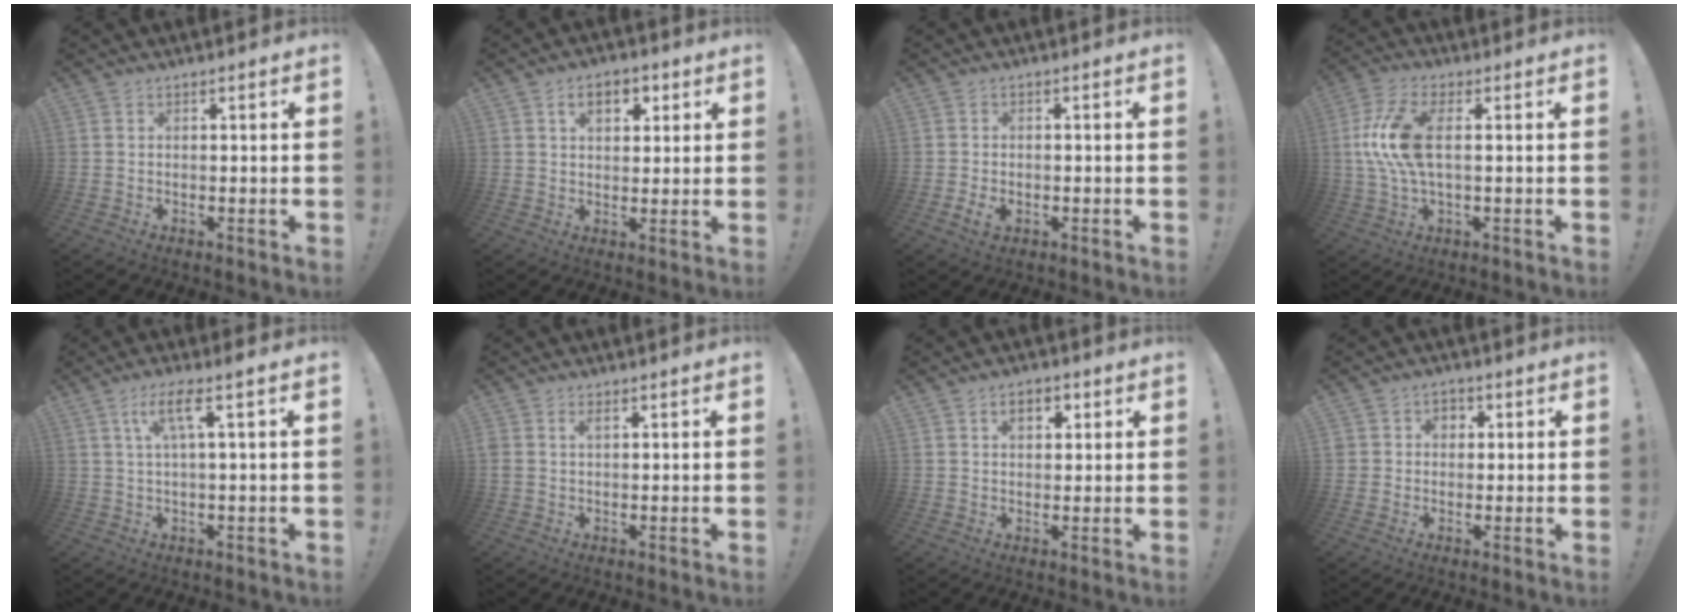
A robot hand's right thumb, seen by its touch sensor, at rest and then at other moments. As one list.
[{"total": 7.3, "force": [2.8, 4.9, 4.7], "torque": [-0.062, 0.003, 0.048]}, {"total": 3.4, "force": [-1.6, 1.9, 2.4], "torque": [-0.039, 0.005, -0.028]}, {"total": 12.8, "force": [1.2, 5.5, 11.5], "torque": [-0.225, -0.002, 0.026]}, {"total": 7.4, "force": [2.2, 0.7, 7.1], "torque": [-0.136, 0.007, 0.033]}, {"total": 1.9, "force": [0.7, 1.1, 1.4], "torque": [-0.031, 0.004, 0.013]}, {"total": 4.9, "force": [1.8, 3.2, 3.2], "torque": [-0.040, 0.001, 0.026]}, {"total": 3.9, "force": [0.4, 3.8, 1.1], "torque": [-0.021, 0.005, 0.008]}]